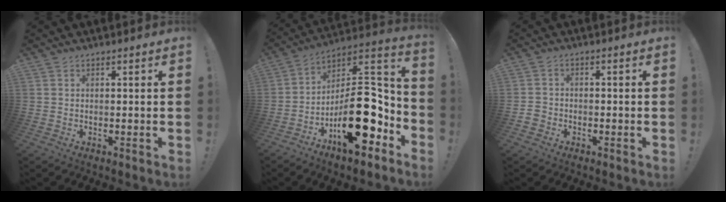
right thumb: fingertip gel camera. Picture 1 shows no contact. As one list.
[{"total": 22.4, "force": [-7.2, 11.3, 18.0], "torque": [-0.266, 0.043, -0.106]}, {"total": 2.6, "force": [-1.6, 2.0, 0.6], "torque": [-0.012, 0.007, -0.032]}]